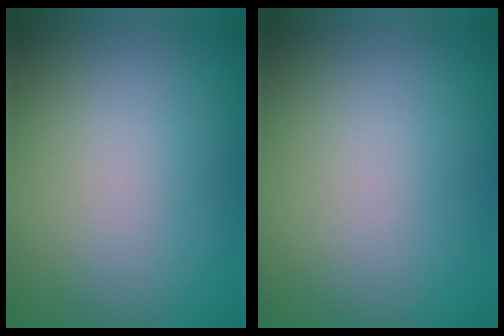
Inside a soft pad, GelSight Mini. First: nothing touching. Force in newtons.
{"total": 0.0}